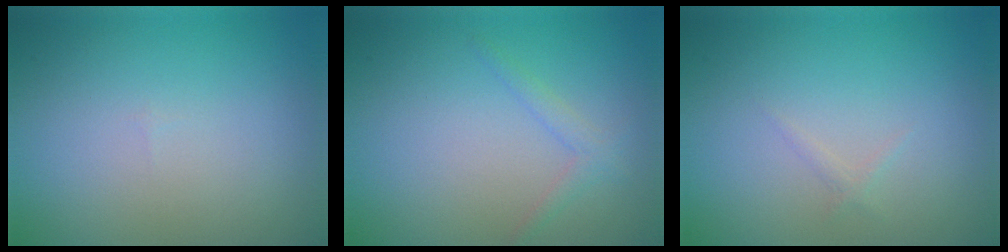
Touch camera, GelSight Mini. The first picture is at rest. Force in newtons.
{"total": 1.3, "press": 1.3, "slide": 0.1}
{"total": 0.5, "press": 0.5, "slide": 0.0}